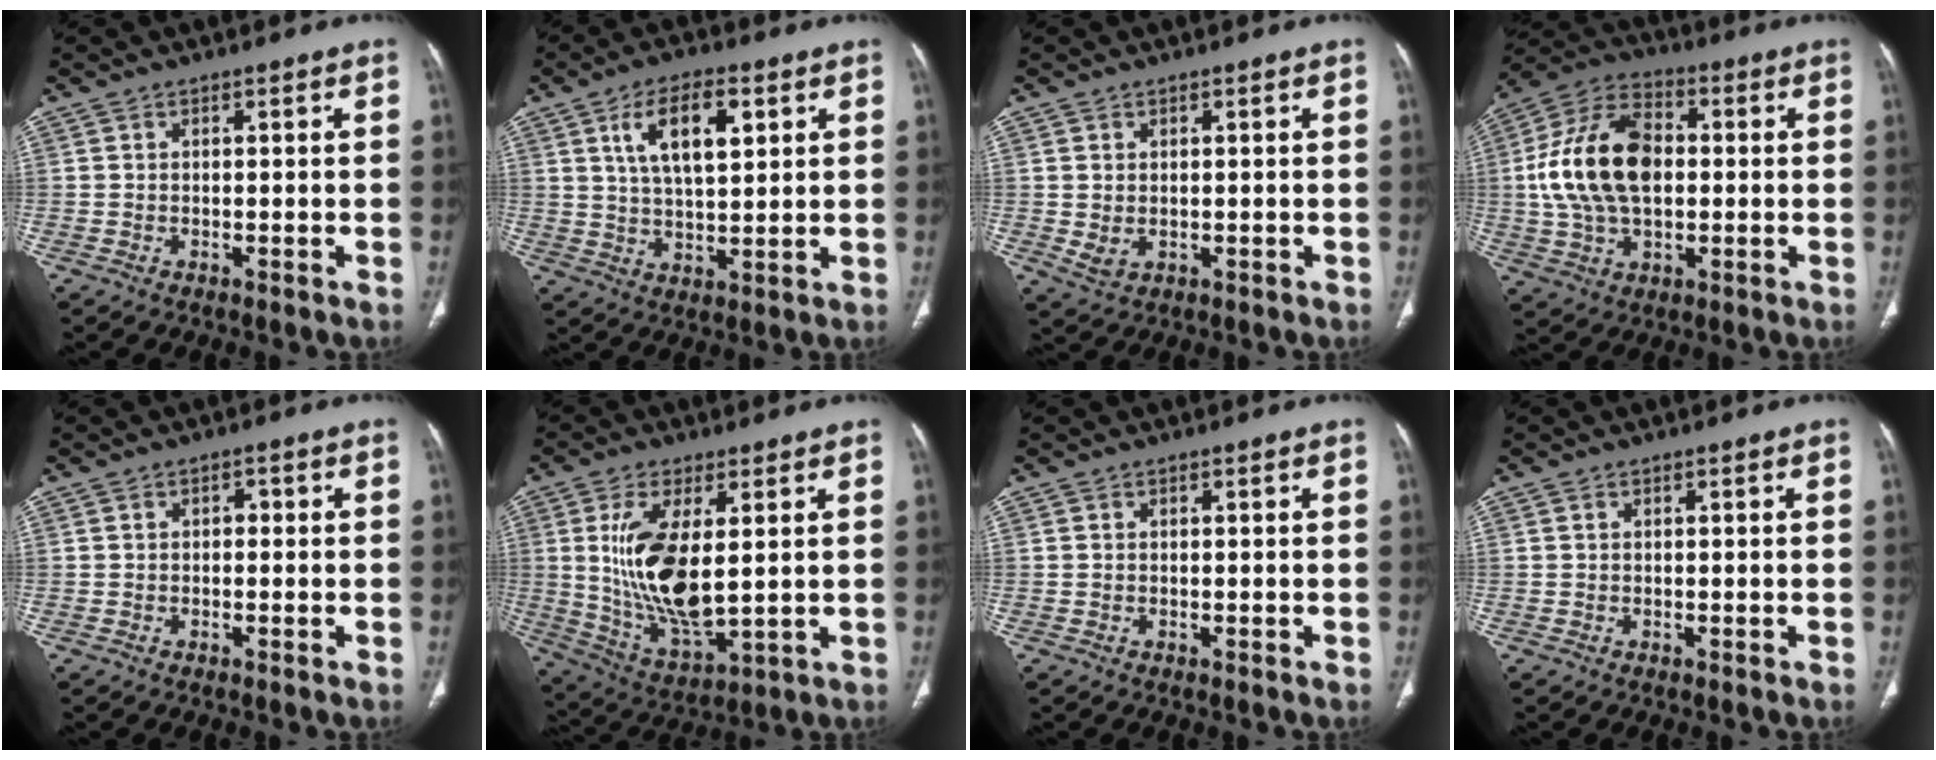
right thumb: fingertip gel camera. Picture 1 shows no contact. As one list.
[{"total": 10.8, "force": [4.0, 4.8, 8.8], "torque": [-0.142, -0.011, 0.074]}, {"total": 2.7, "force": [0.1, 1.9, 1.8], "torque": [-0.037, -0.006, 0.013]}, {"total": 17.9, "force": [0.8, 11.1, 14.0], "torque": [-0.260, 0.022, 0.012]}, {"total": 1.1, "force": [-0.1, 0.8, 0.7], "torque": [-0.005, 0.003, -0.006]}, {"total": 15.4, "force": [2.2, 6.5, 13.8], "torque": [-0.268, -0.027, 0.056]}, {"total": 0.0}, {"total": 0.0}]